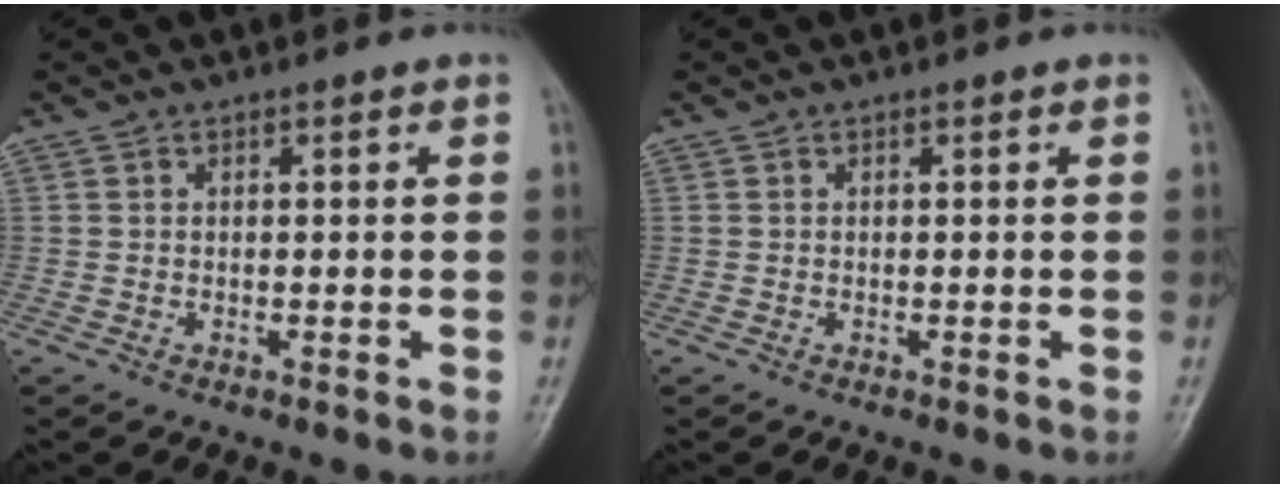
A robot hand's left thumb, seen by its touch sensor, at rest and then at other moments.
{"total": 0.0}